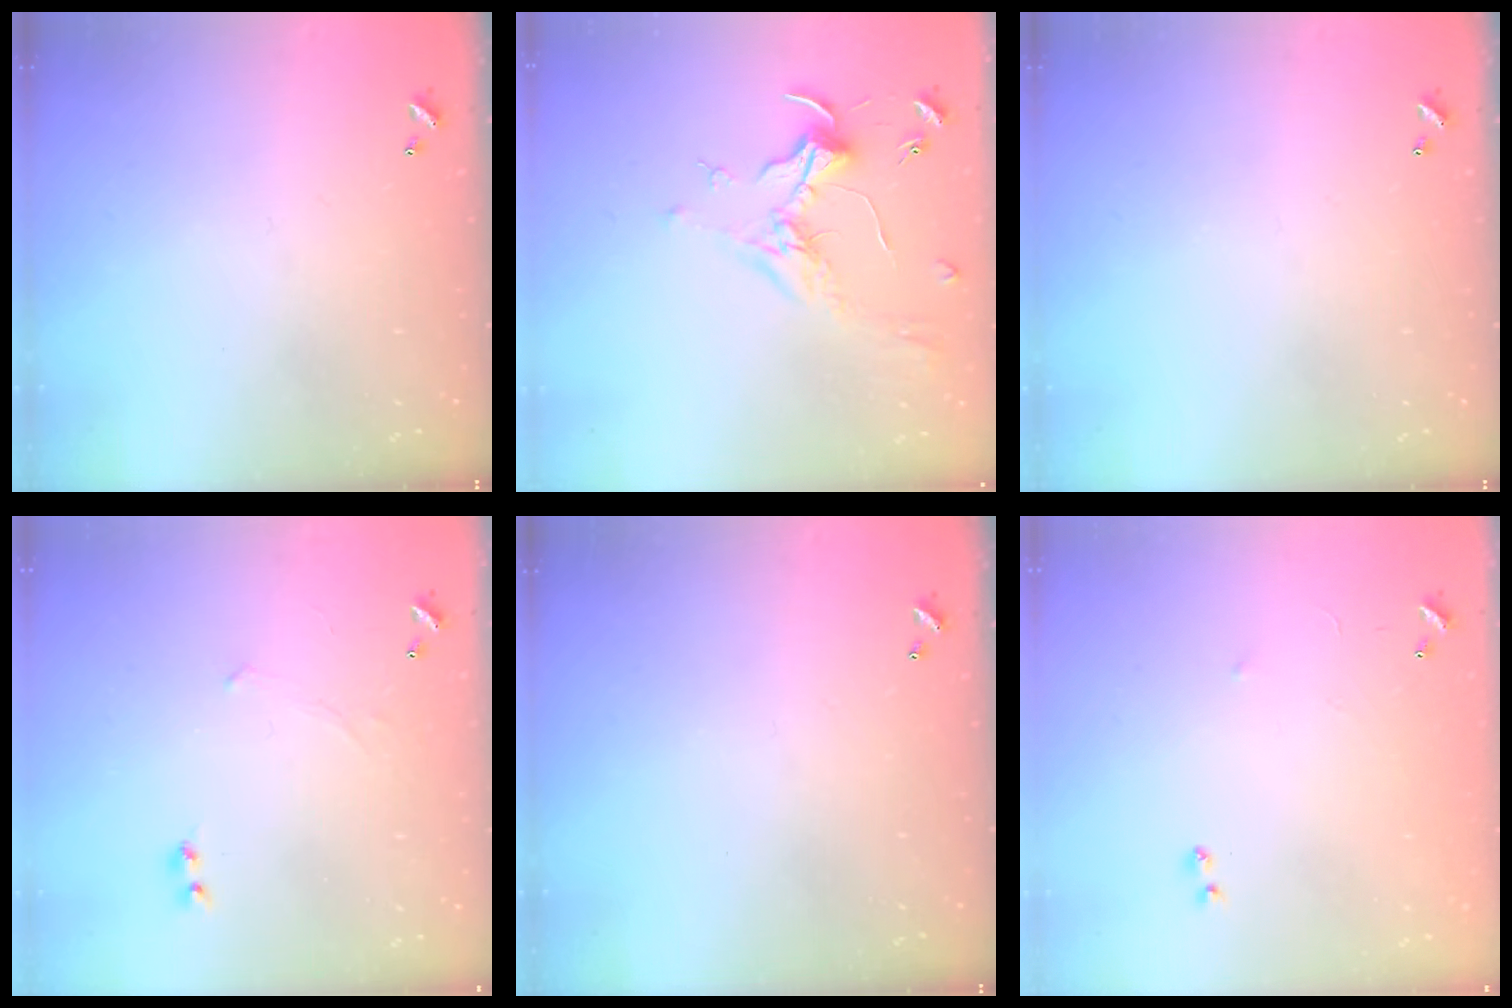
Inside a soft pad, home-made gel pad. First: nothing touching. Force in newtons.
{"total": 1.7, "press": 1.5, "slide": 0.8}
{"total": 0.0}
{"total": 2.3, "press": 2.3, "slide": 0.2}
{"total": 0.0}
{"total": 7.4, "press": 7.3, "slide": 0.6}